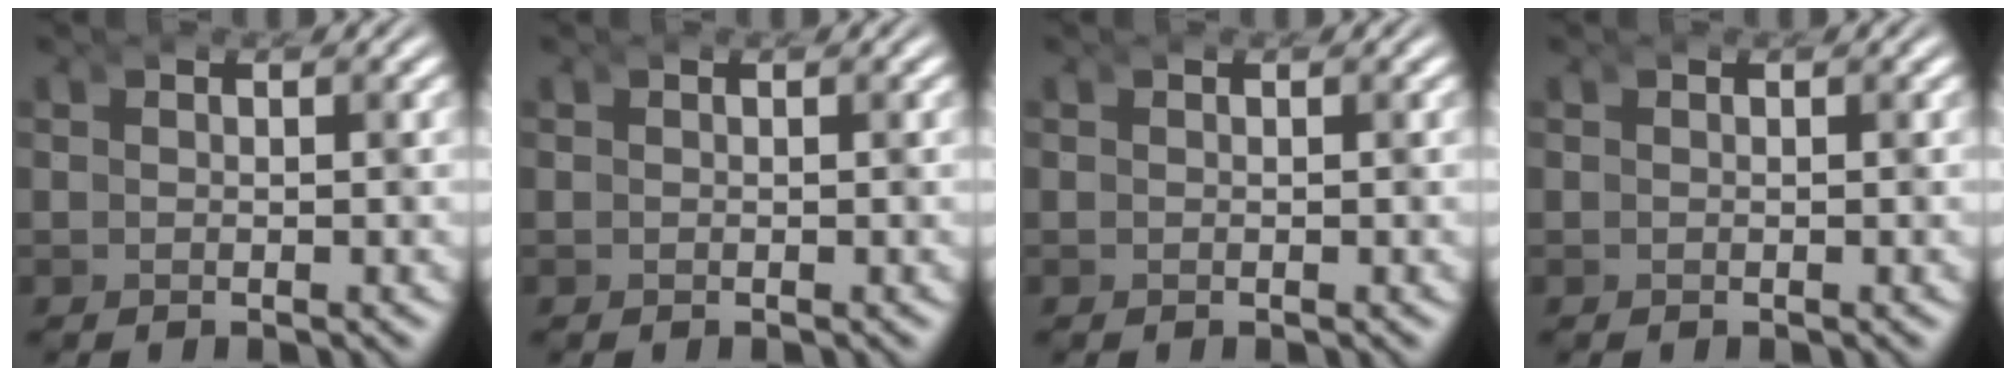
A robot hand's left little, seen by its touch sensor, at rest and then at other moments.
{"total": 0.0}
{"total": 0.0}
{"total": 0.0}